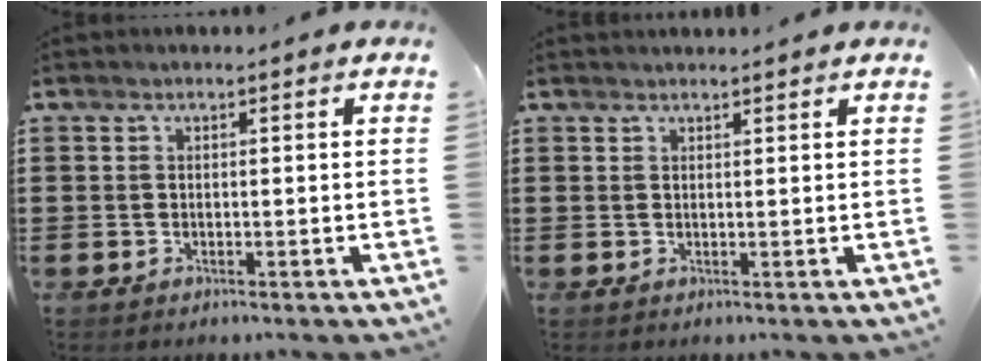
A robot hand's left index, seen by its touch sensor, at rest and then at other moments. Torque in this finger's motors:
{"motor_torque": [0.82, -1.32, -0.04, -0.01]}